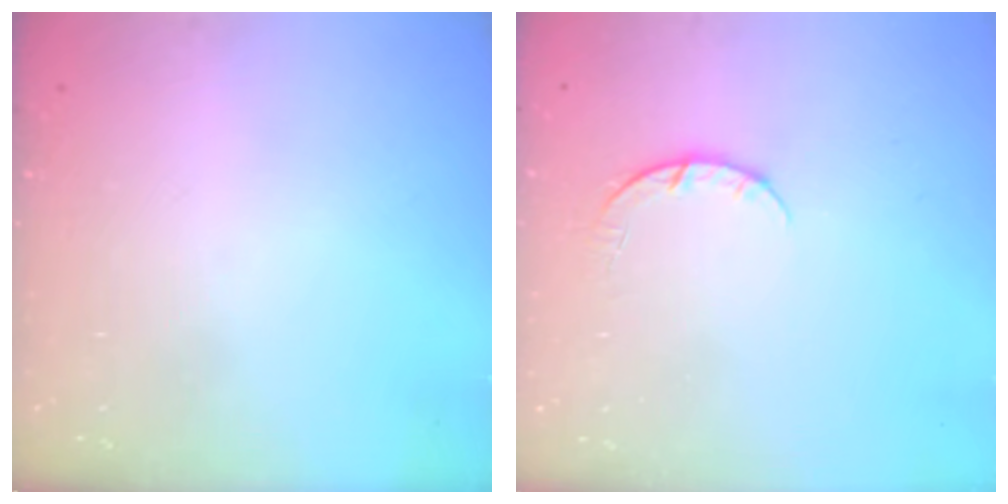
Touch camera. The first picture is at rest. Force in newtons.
{"total": 3.2, "press": 3.2, "slide": 0.5}